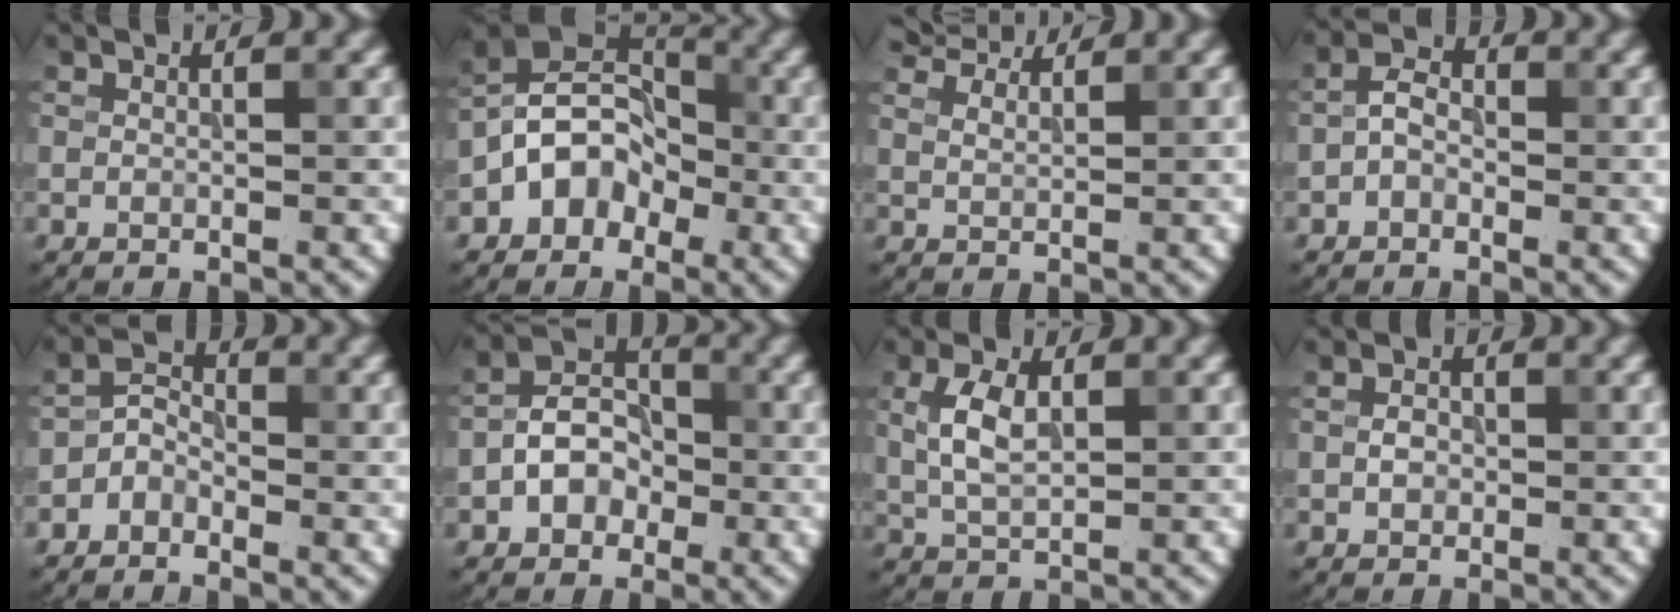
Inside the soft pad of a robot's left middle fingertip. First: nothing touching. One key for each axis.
{"total": 5.9, "fx": -2.3, "fy": 4.5, "fz": 3.2, "tx": -0.029, "ty": 0.016, "tz": -0.057}
{"total": 5.4, "fx": 4.8, "fy": 1.4, "fz": 1.9, "tx": -0.056, "ty": 0.013, "tz": 0.077}
{"total": 2.1, "fx": -0.7, "fy": 1.4, "fz": 1.4, "tx": -0.025, "ty": 0.009, "tz": -0.021}
{"total": 2.1, "fx": -1.3, "fy": 1.4, "fz": 0.9, "tx": -0.014, "ty": 0.011, "tz": -0.031}
{"total": 4.5, "fx": -1.3, "fy": 3.4, "fz": 2.7, "tx": -0.034, "ty": 0.007, "tz": -0.028}
{"total": 3.8, "fx": 0.6, "fy": 2.0, "fz": 3.1, "tx": -0.073, "ty": 0.003, "tz": 0.013}
{"total": 1.5, "fx": -0.2, "fy": 1.2, "fz": 0.9, "tx": -0.017, "ty": 0.002, "tz": -0.008}